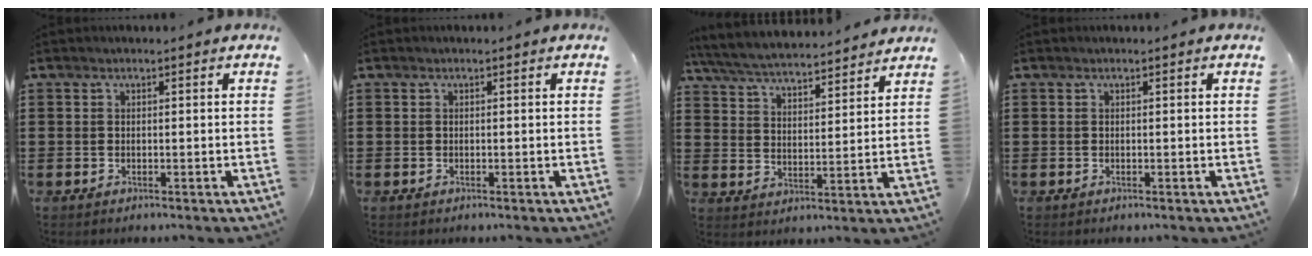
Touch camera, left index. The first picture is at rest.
{"total": 0.0}
{"total": 5.4, "force": [5.2, 0.3, 1.4], "torque": [-0.051, -0.033, 0.088]}
{"total": 0.0}